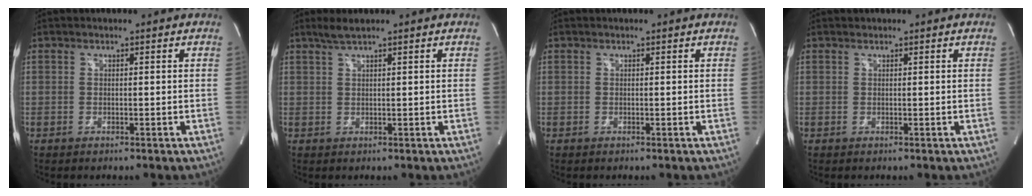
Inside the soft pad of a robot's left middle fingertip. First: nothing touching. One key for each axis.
{"total": 2.2, "fx": 1.8, "fy": -0.1, "fz": 1.3, "tx": -0.035, "ty": 0.005, "tz": 0.039}
{"total": 0.0}
{"total": 0.0}